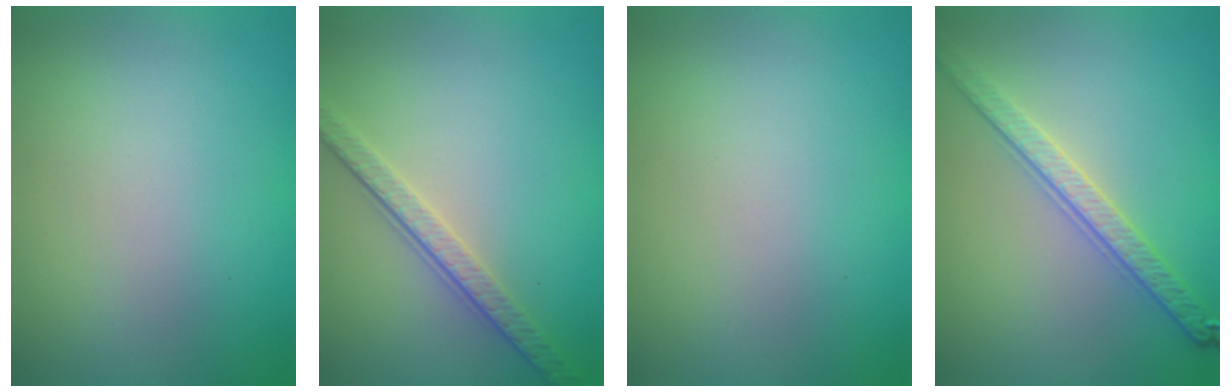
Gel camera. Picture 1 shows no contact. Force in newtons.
{"total": 3.8, "press": 2.8, "slide": 2.6}
{"total": 0.0}
{"total": 3.2, "press": 3.0, "slide": 1.0}